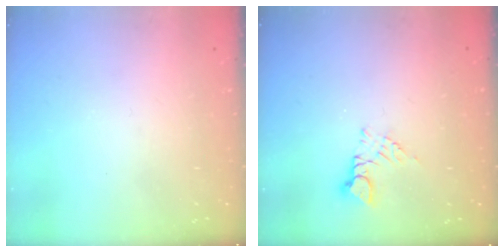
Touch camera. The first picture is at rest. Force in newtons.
{"total": 3.9, "press": 3.9, "slide": 0.4}